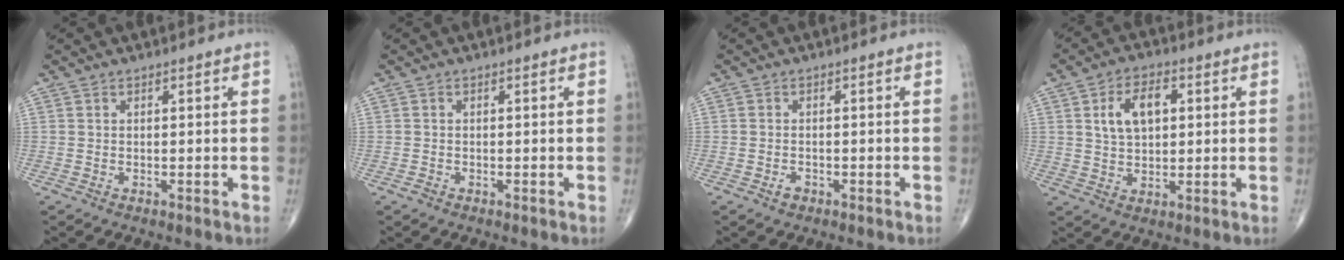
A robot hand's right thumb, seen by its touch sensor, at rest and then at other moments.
{"total": 0.7, "force": [-0.5, 0.4, 0.2], "torque": [-0.001, 0.001, -0.011]}
{"total": 1.3, "force": [-0.8, 0.8, 0.6], "torque": [-0.008, 0.004, -0.014]}
{"total": 8.3, "force": [2.1, 4.9, 6.3], "torque": [-0.098, 0.004, 0.037]}